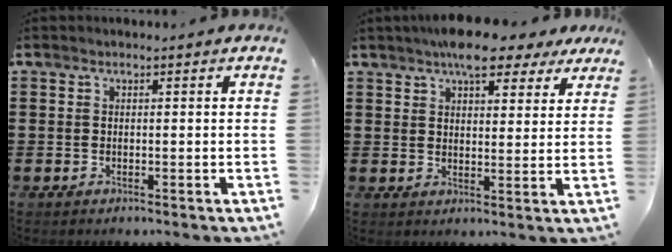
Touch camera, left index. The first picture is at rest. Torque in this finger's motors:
{"motor_torque": [2.14, 0.00, 0.37, 0.06]}